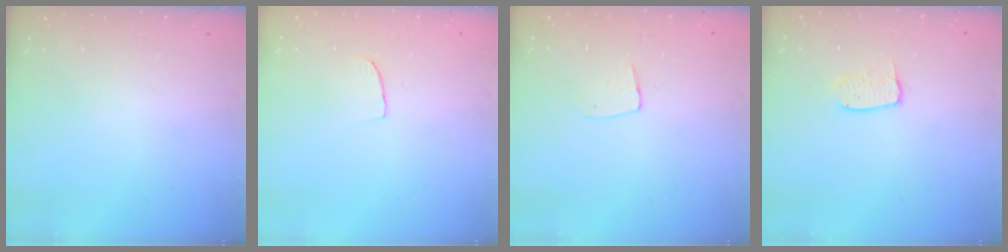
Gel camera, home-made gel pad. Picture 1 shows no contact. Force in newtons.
{"total": 3.1, "press": 3.1, "slide": 0.2}
{"total": 5.3, "press": 5.3, "slide": 0.3}
{"total": 4.2, "press": 4.2, "slide": 0.4}